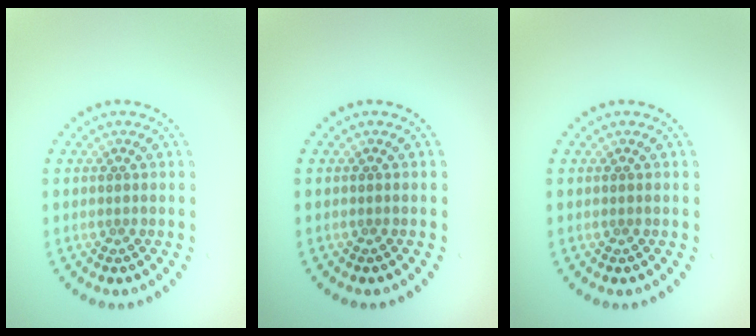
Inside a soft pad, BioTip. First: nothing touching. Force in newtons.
{"total": 0.0}
{"total": 0.0}